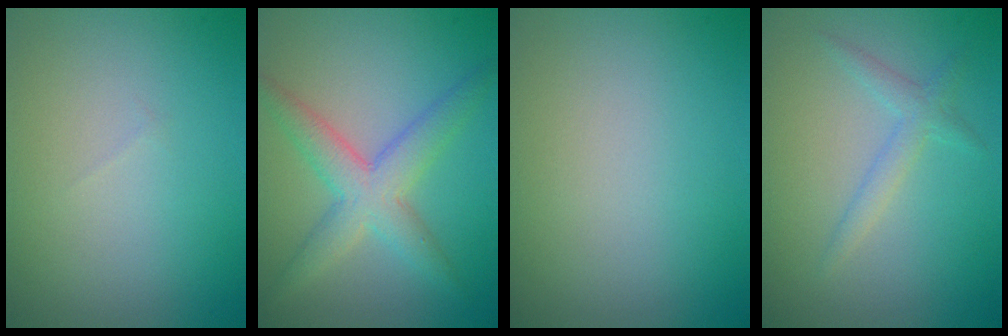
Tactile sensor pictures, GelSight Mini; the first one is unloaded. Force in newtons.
{"total": 4.5, "press": 4.5, "slide": 0.3}
{"total": 0.0}
{"total": 1.7, "press": 1.7, "slide": 0.1}